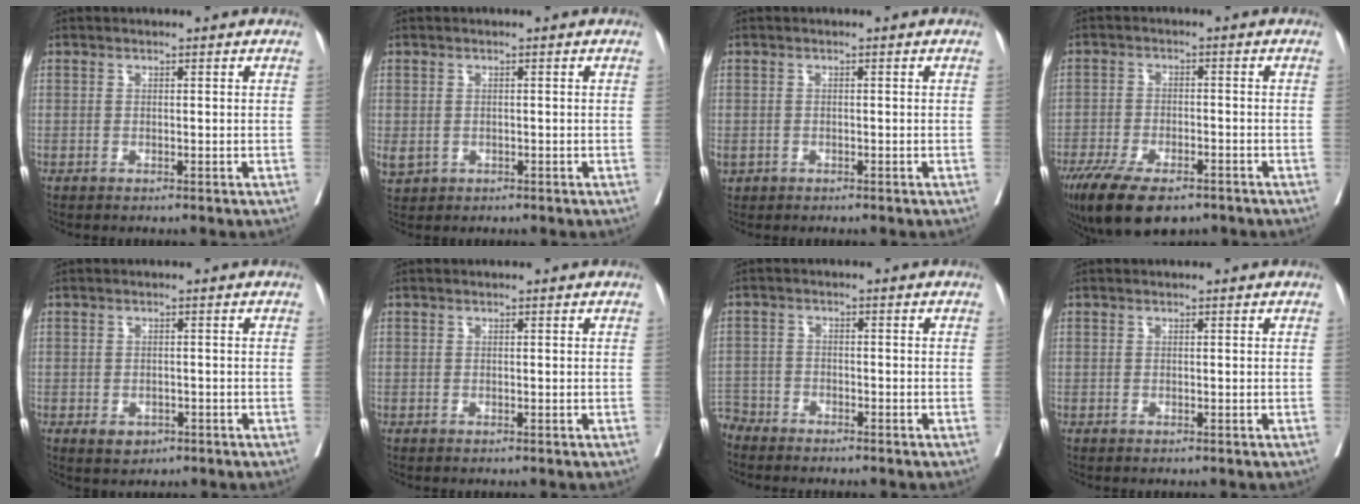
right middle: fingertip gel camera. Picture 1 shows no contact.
{"total": 1.9, "force": [-0.1, 1.5, 1.2], "torque": [-0.029, -0.003, 0.007]}
{"total": 1.4, "force": [-0.4, 1.0, 0.9], "torque": [-0.027, 0.004, -0.006]}
{"total": 13.3, "force": [-9.2, 4.7, 8.3], "torque": [-0.166, -0.025, -0.149]}
{"total": 3.5, "force": [-2.1, 2.2, 1.7], "torque": [-0.023, -0.002, -0.026]}
{"total": 0.0}
{"total": 4.4, "force": [-4.2, 1.2, -0.2], "torque": [0.009, -0.007, -0.084]}
{"total": 0.0}